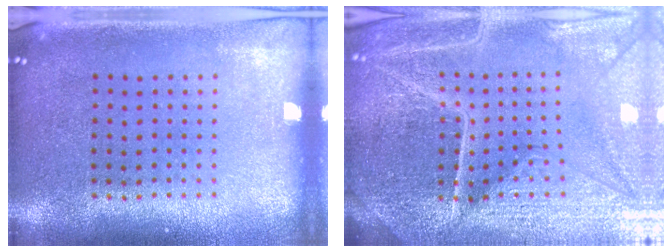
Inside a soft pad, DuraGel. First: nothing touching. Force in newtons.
{"total": 5.6, "press": 5.1, "slide": 2.2}